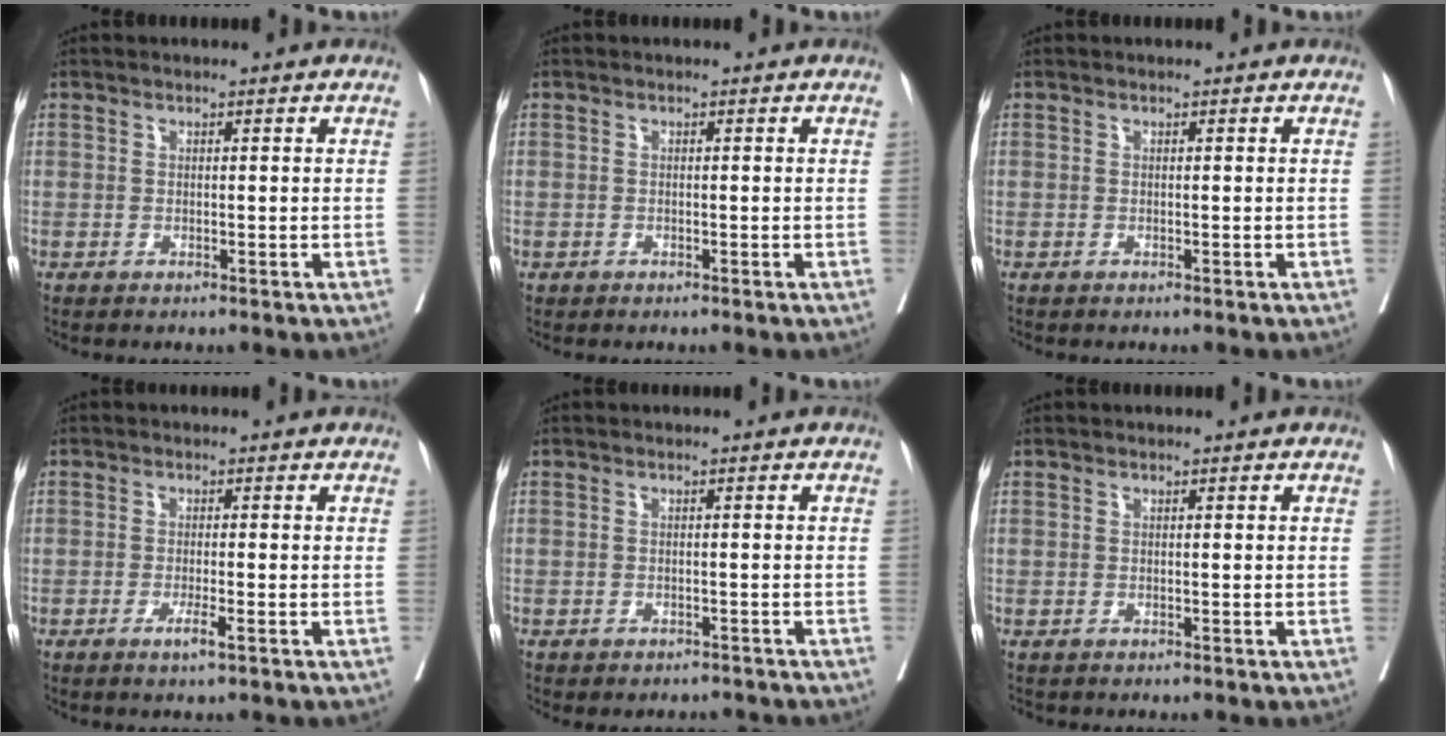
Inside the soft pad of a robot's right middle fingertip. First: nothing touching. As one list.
[{"total": 0.0}, {"total": 0.0}, {"total": 2.2, "force": [-1.2, -0.2, 1.8], "torque": [-0.030, -0.004, -0.022]}, {"total": 3.5, "force": [-3.2, 1.3, 0.6], "torque": [0.001, 0.003, -0.041]}, {"total": 0.0}]